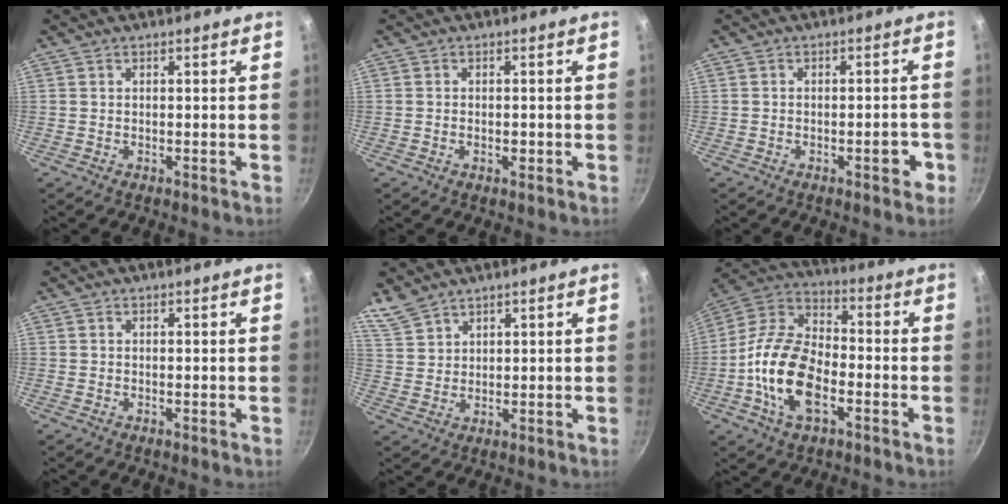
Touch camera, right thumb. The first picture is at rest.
{"total": 1.5, "force": [-0.4, 0.9, 1.1], "torque": [-0.017, 0.002, -0.008]}
{"total": 3.8, "force": [-1.7, 1.6, 3.1], "torque": [-0.023, 0.017, -0.022]}
{"total": 0.0}
{"total": 5.1, "force": [4.3, 2.4, 1.1], "torque": [-0.013, -0.006, 0.096]}
{"total": 17.4, "force": [-5.1, 9.6, 13.6], "torque": [-0.245, 0.038, -0.116]}